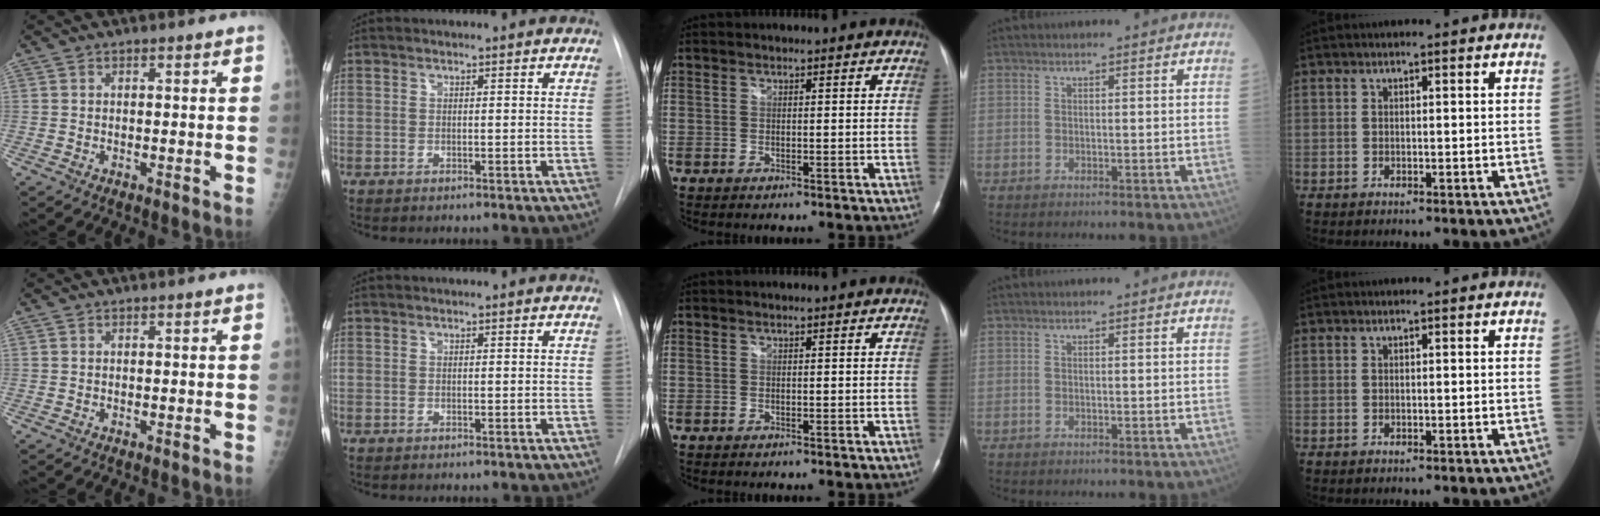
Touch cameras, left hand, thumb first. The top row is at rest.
{}